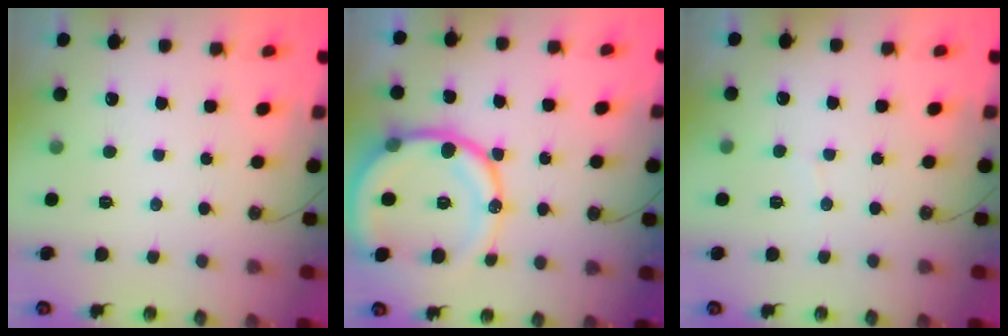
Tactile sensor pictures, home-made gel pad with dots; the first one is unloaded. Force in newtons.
{"total": 17.5, "press": 17.3, "slide": 2.3}
{"total": 2.8, "press": 2.8, "slide": 0.2}